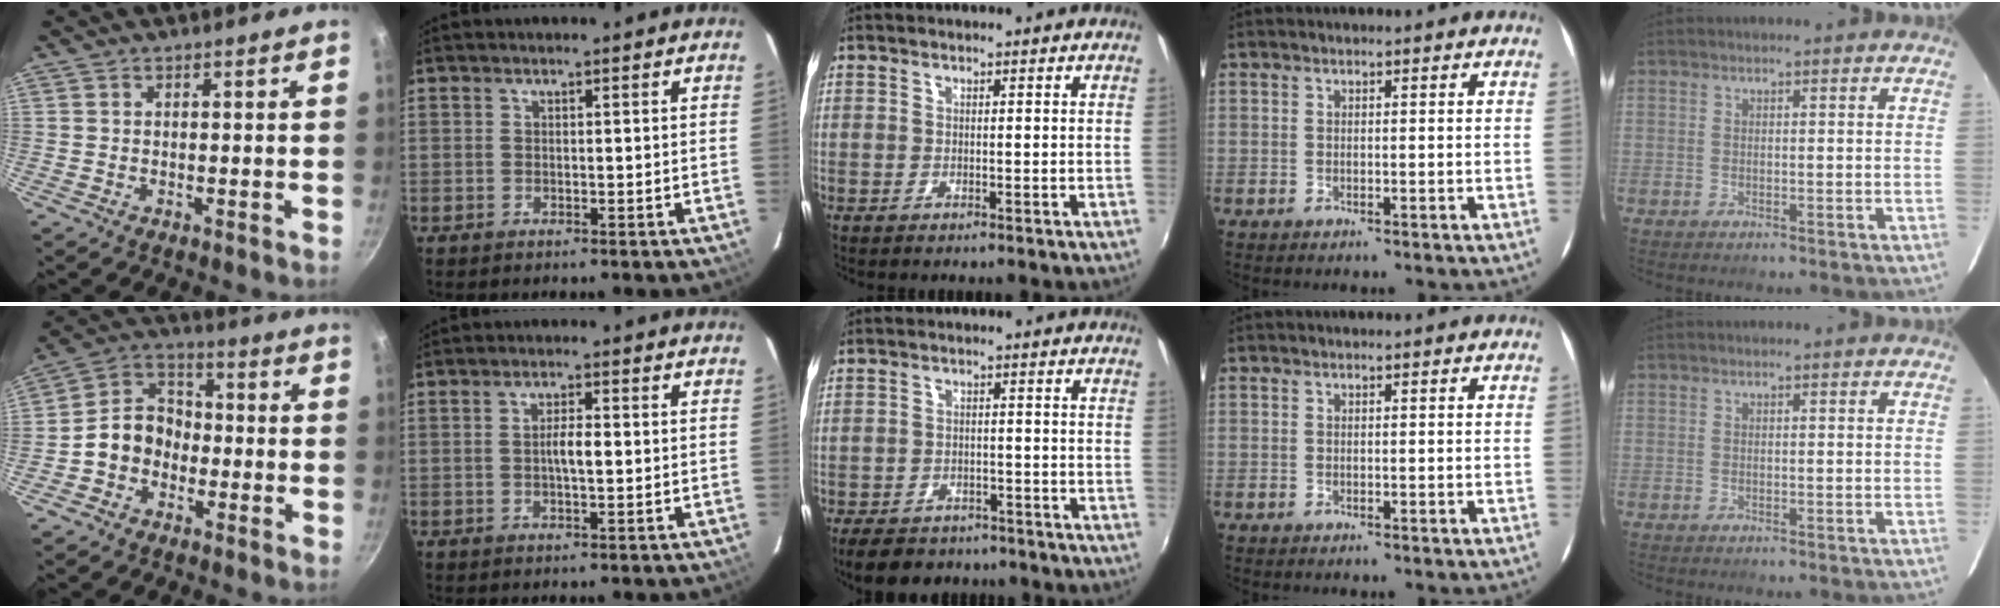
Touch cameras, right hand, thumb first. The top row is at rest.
{"thumb": {"total": 9.2, "force": [-2.7, 7.5, 4.6], "torque": [-0.047, 0.046, -0.068]}, "index": {"total": 3.1, "force": [-0.1, 0.7, 3.0], "torque": [-0.054, 0.004, -0.002]}, "middle": {"total": 10.4, "force": [-8.2, 5.0, 3.9], "torque": [-0.094, -0.008, -0.121]}}